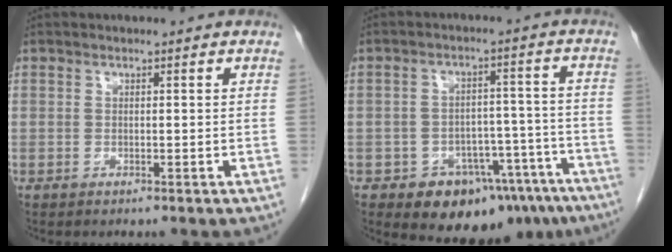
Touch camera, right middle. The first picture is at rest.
{"total": 13.3, "force": [-9.7, 7.1, 5.8], "torque": [-0.038, 0.045, -0.128]}